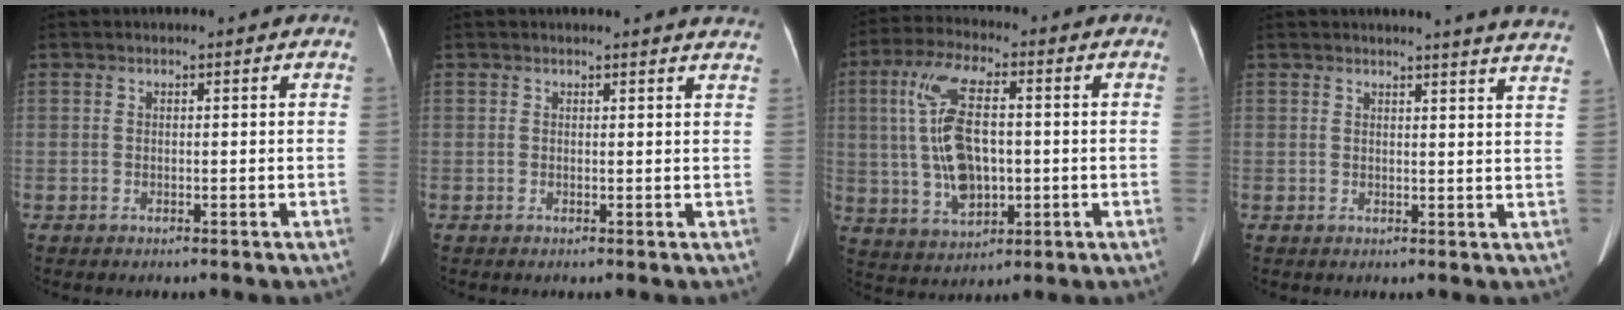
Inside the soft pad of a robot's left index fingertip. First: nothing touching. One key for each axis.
{"total": 4.5, "fx": 4.4, "fy": 0.3, "fz": 0.8, "tx": -0.007, "ty": -0.011, "tz": 0.023}
{"total": 12.2, "fx": 0.5, "fy": 5.2, "fz": 11.0, "tx": -0.237, "ty": 0.011, "tz": 0.019}
{"total": 11.9, "fx": 11.4, "fy": -0.7, "fz": 3.5, "tx": -0.034, "ty": -0.065, "tz": 0.101}